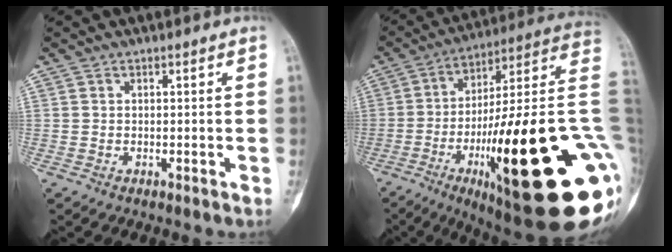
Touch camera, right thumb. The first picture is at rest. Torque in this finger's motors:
{"motor_torque": [3.20, 1.81, 2.52, -0.25, 0.92]}